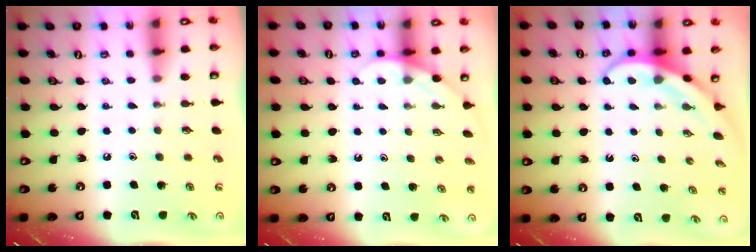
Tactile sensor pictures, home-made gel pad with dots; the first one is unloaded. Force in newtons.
{"total": 3.6, "press": 3.6, "slide": 0.1}
{"total": 3.9, "press": 3.9, "slide": 0.4}